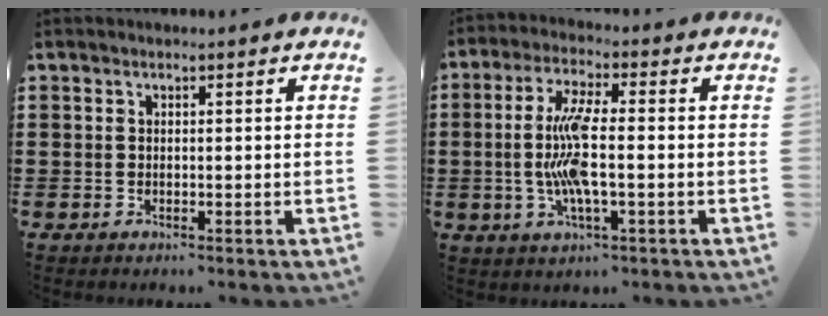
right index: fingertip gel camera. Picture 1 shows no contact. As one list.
[{"total": 8.6, "force": [-1.0, 2.0, 8.4], "torque": [-0.189, -0.013, -0.029]}]